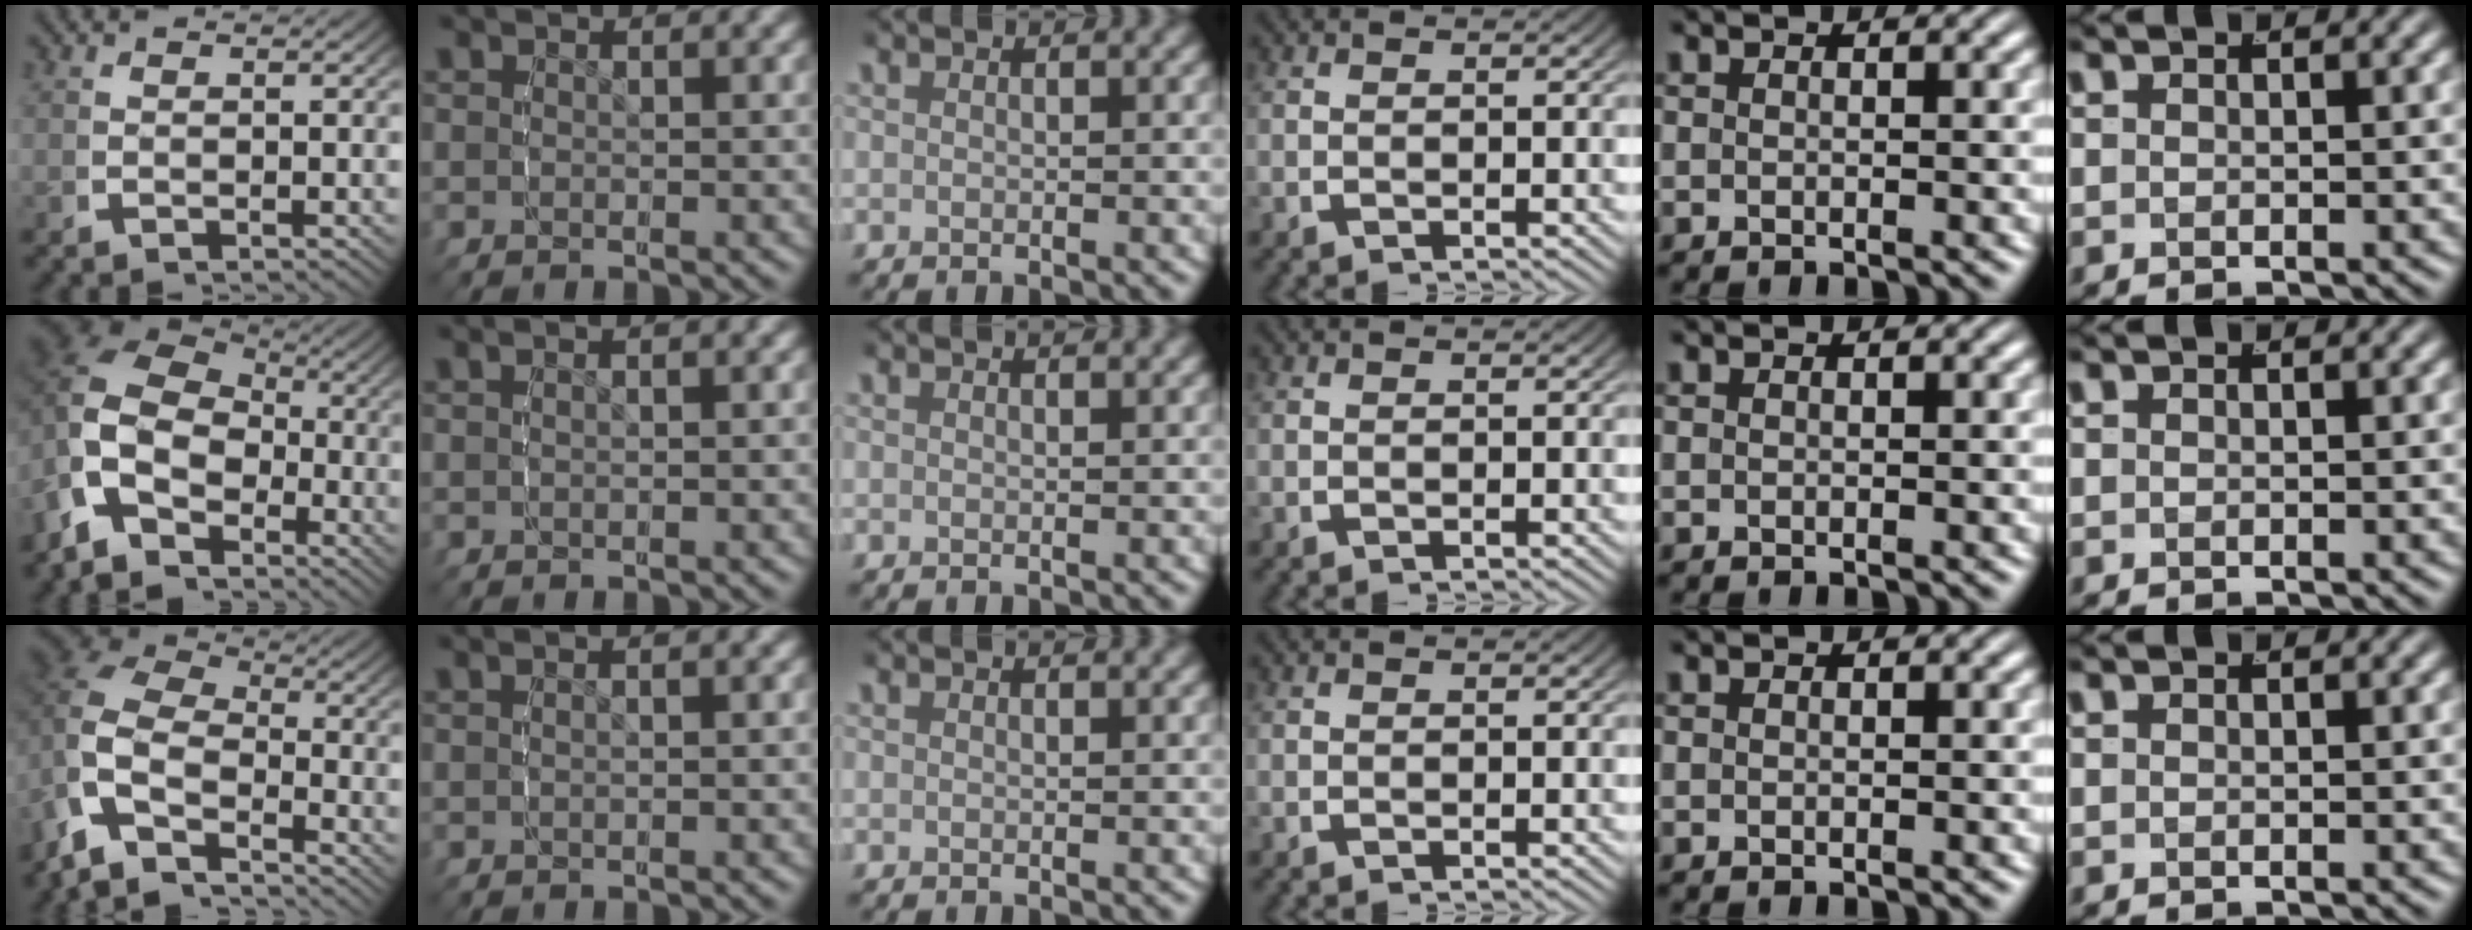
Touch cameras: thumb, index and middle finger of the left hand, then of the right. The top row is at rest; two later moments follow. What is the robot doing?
{"motion": "lift_and_place", "object": "sponge"}